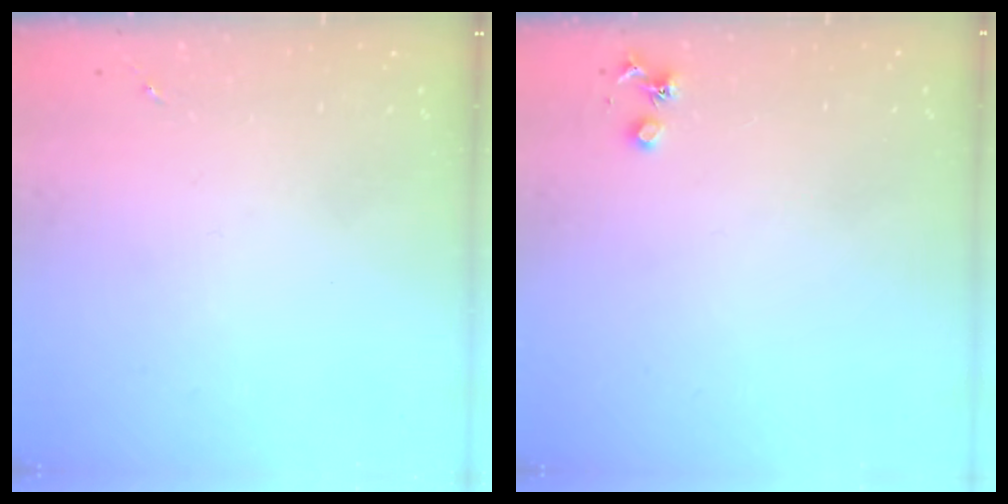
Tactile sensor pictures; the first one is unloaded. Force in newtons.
{"total": 3.6, "press": 3.5, "slide": 0.5}